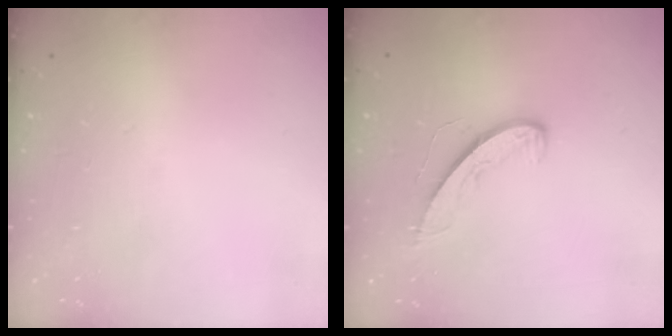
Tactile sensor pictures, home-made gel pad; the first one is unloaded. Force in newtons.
{"total": 6.7, "press": 6.7, "slide": 0.5}